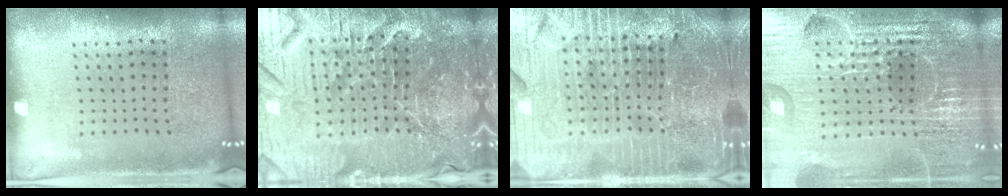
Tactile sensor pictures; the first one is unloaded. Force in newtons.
{"total": 7.3, "press": 6.5, "slide": 3.4}
{"total": 5.4, "press": 5.0, "slide": 1.9}
{"total": 6.7, "press": 5.9, "slide": 3.2}